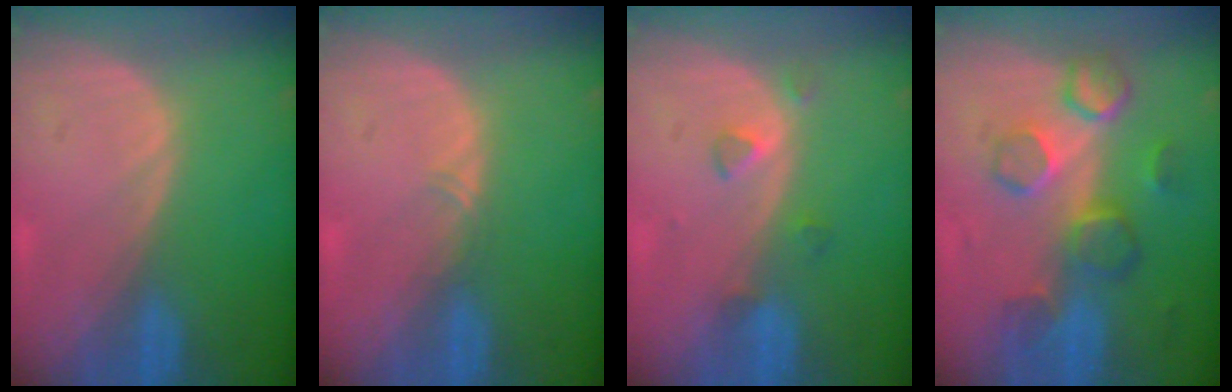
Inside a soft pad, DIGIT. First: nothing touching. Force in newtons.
{"total": 0.8, "press": 0.7, "slide": 0.4}
{"total": 2.5, "press": 2.3, "slide": 0.9}
{"total": 8.5, "press": 7.8, "slide": 3.4}